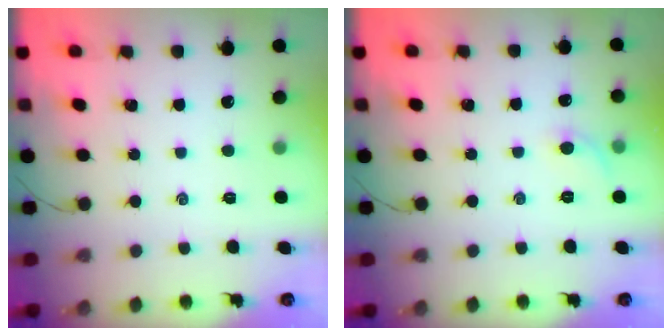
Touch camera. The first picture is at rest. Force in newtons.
{"total": 4.4, "press": 4.2, "slide": 1.5}